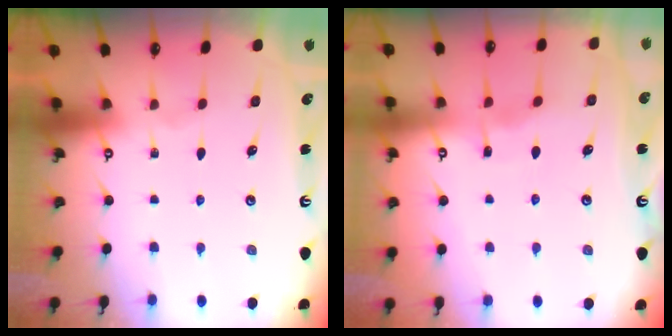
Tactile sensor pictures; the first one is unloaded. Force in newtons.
{"total": 3.9, "press": 3.9, "slide": 0.2}